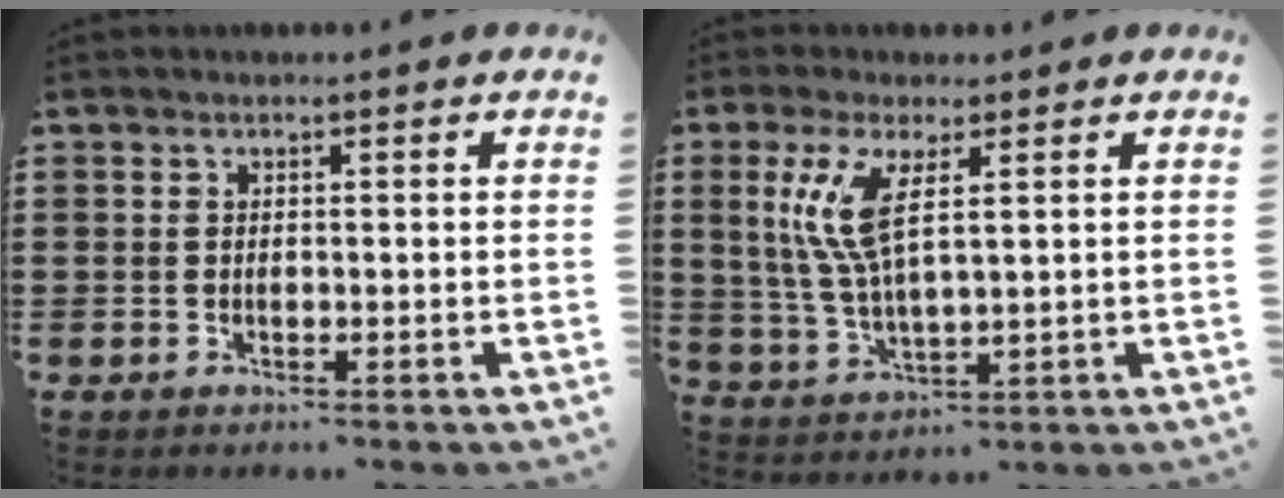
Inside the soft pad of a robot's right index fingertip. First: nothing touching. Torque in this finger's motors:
{"motor_torque": [1.42, 0.52, 0.72, 0.21]}